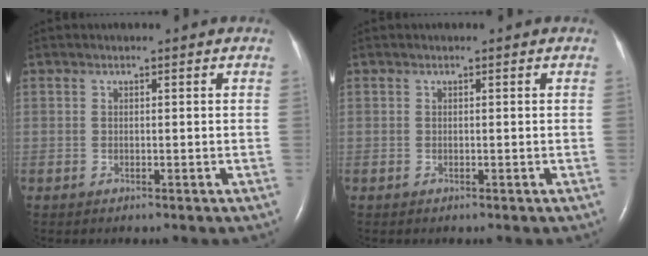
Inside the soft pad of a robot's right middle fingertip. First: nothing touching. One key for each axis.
{"total": 0.0}